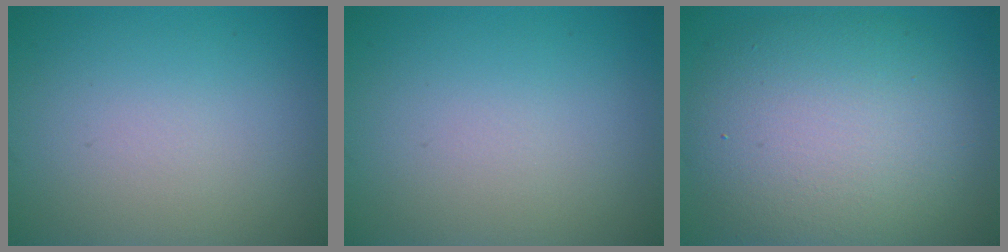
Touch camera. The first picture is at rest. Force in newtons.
{"total": 0.0}
{"total": 10.1, "press": 10.1, "slide": 0.5}